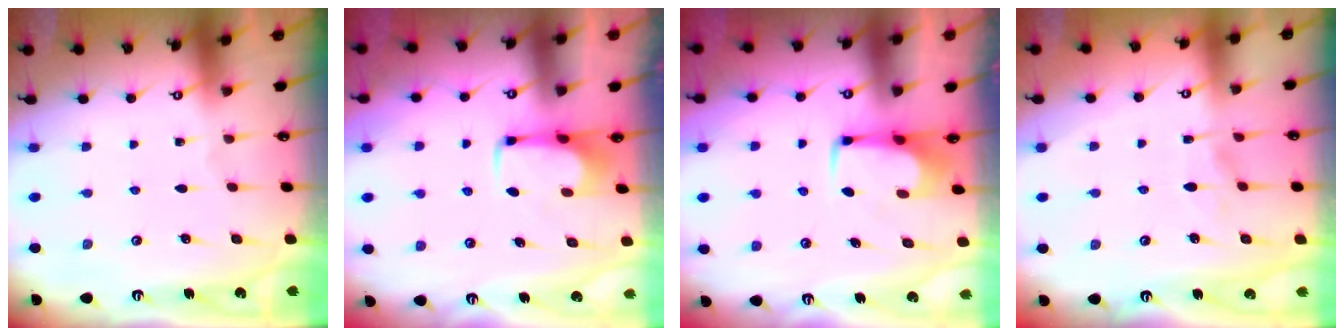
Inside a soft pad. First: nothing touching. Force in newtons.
{"total": 1.5, "press": 1.5, "slide": 0.4}
{"total": 1.9, "press": 1.7, "slide": 0.7}
{"total": 1.3, "press": 0.8, "slide": 1.0}